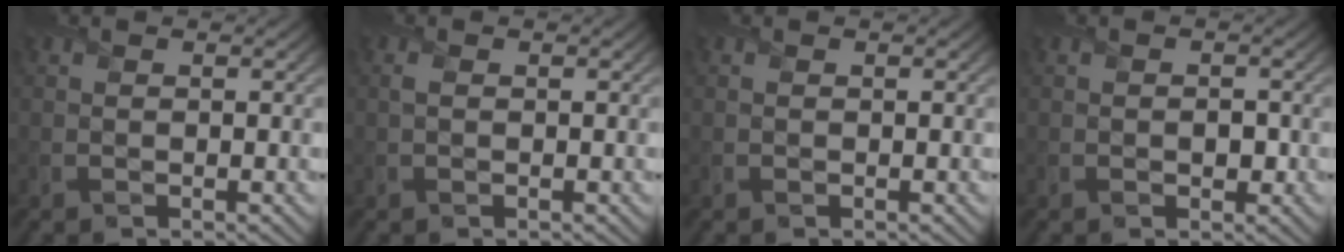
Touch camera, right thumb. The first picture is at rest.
{"total": 0.6, "force": [0.1, 0.3, 0.5], "torque": [-0.015, 0.000, 0.001]}
{"total": 0.0}
{"total": 1.4, "force": [-0.4, 1.0, 0.9], "torque": [-0.008, -0.007, -0.006]}